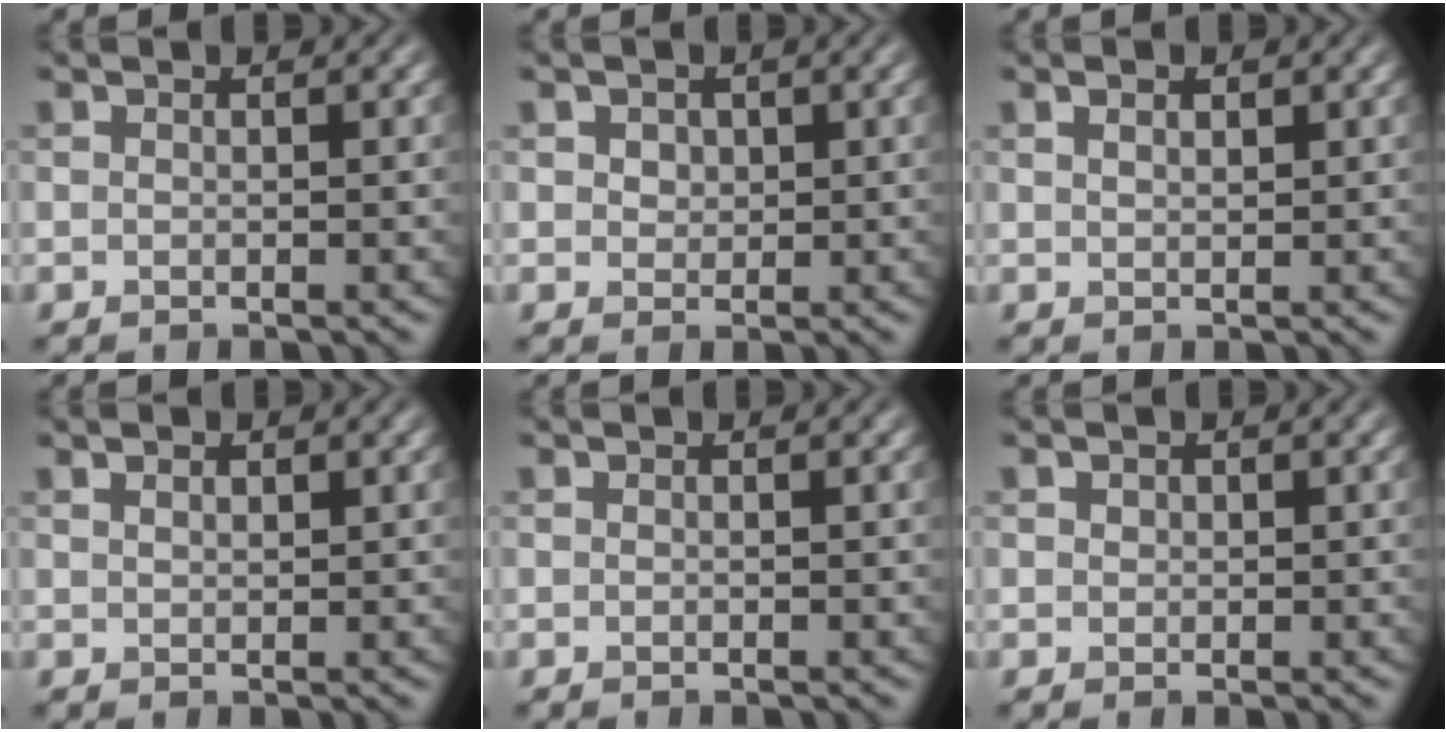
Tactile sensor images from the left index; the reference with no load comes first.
{"total": 1.4, "force": [0.6, 1.2, 0.6], "torque": [-0.011, 0.003, 0.006]}
{"total": 1.3, "force": [0.8, 0.6, 0.8], "torque": [-0.016, 0.001, 0.015]}
{"total": 1.0, "force": [0.7, 0.4, 0.6], "torque": [-0.012, 0.000, 0.014]}
{"total": 0.0}
{"total": 0.7, "force": [0.3, 0.6, 0.1], "torque": [-0.002, -0.002, 0.005]}